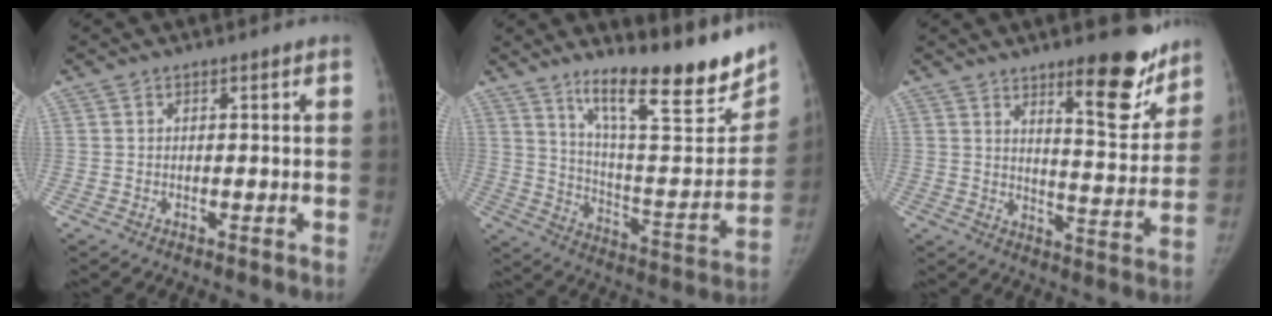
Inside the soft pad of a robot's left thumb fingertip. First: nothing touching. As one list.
[{"total": 24.9, "force": [16.9, 5.8, 17.4], "torque": [-0.219, -0.089, 0.267]}, {"total": 13.9, "force": [9.6, 3.8, 9.3], "torque": [-0.085, -0.074, 0.141]}]